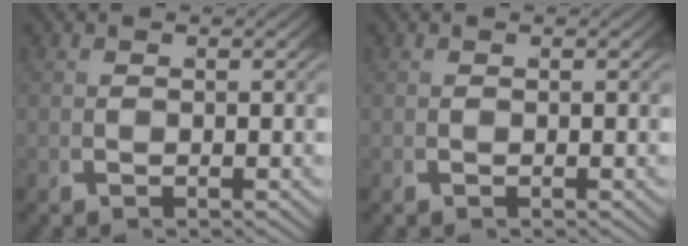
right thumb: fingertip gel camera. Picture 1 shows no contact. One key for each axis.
{"total": 0.0}